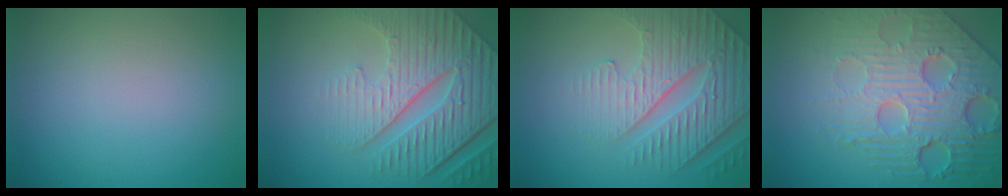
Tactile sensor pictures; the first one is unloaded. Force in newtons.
{"total": 8.7, "press": 6.1, "slide": 6.2}
{"total": 4.8, "press": 4.6, "slide": 1.6}
{"total": 8.6, "press": 5.9, "slide": 6.3}